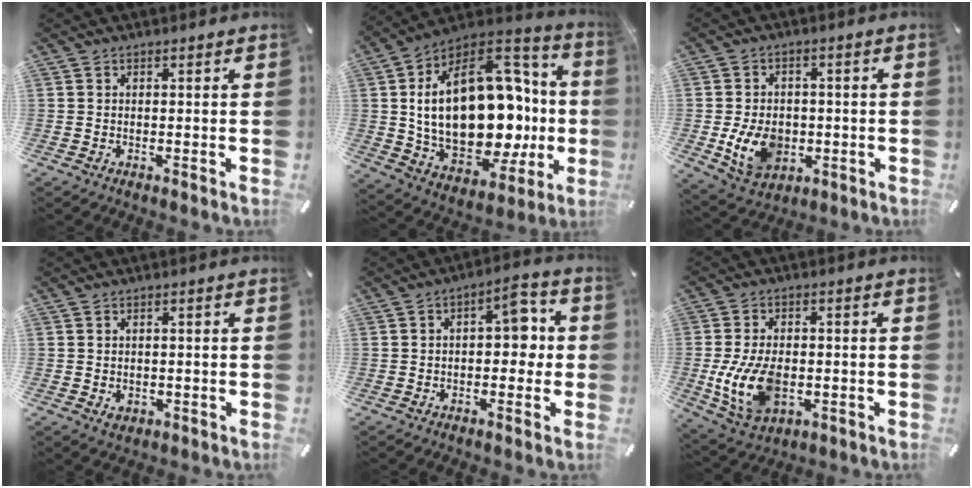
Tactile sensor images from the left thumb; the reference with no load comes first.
{"total": 31.8, "force": [0.2, 20.1, 24.7], "torque": [-0.450, -0.027, 0.033]}
{"total": 10.2, "force": [-2.2, 7.9, 6.1], "torque": [-0.131, 0.005, -0.039]}
{"total": 2.0, "force": [-0.5, 1.7, 1.0], "torque": [-0.009, 0.000, -0.011]}
{"total": 8.7, "force": [0.6, 5.0, 7.1], "torque": [-0.084, 0.002, 0.001]}
{"total": 12.3, "force": [-2.2, 7.9, 9.1], "torque": [-0.194, -0.003, -0.036]}